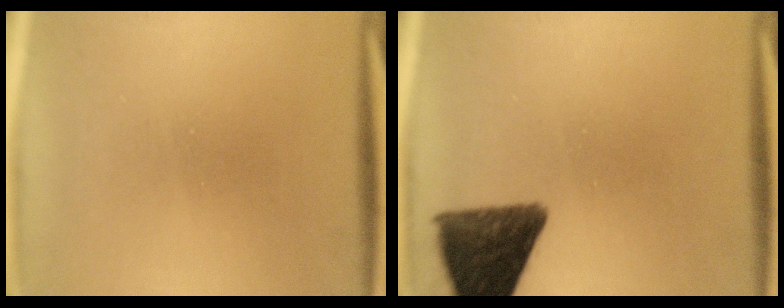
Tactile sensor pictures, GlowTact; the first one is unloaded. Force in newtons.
{"total": 11.6}